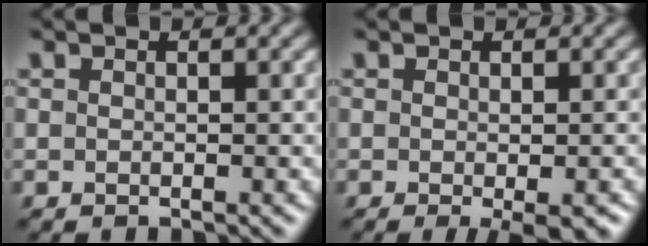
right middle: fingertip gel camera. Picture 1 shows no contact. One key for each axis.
{"total": 2.5, "fx": -1.1, "fy": 0.3, "fz": 2.2, "tx": -0.034, "ty": -0.005, "tz": -0.012}